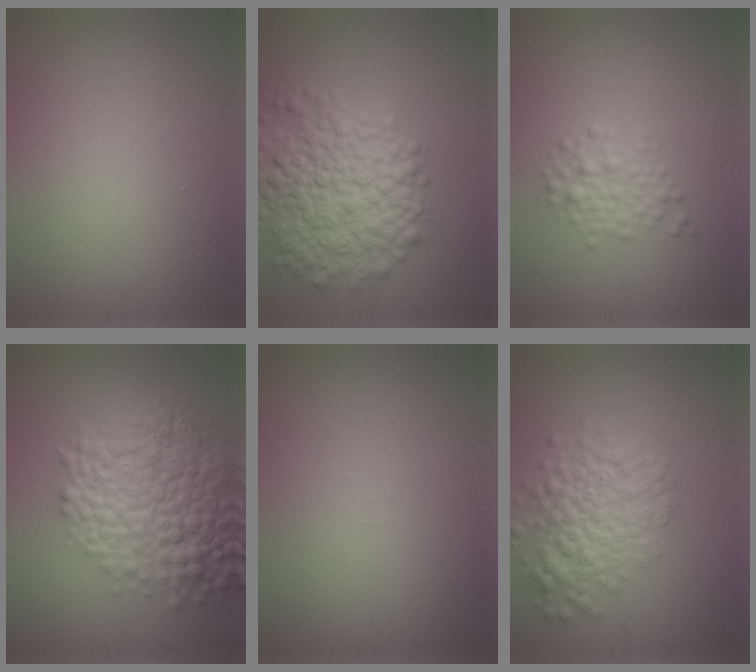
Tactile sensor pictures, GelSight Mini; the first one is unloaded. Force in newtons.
{"total": 9.0, "press": 9.0, "slide": 0.4}
{"total": 2.6, "press": 2.6, "slide": 0.1}
{"total": 9.8, "press": 9.8, "slide": 0.1}
{"total": 0.0}
{"total": 5.4, "press": 5.4, "slide": 0.2}